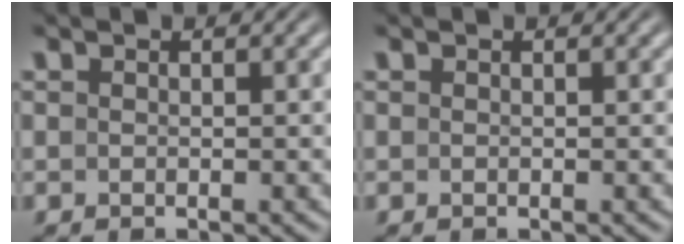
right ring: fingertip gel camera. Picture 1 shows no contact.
{"total": 0.0}